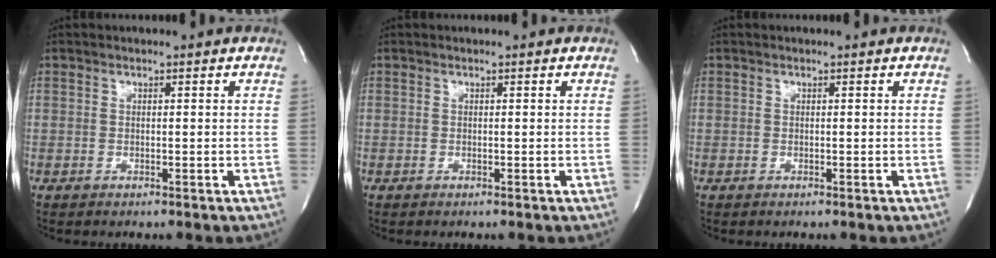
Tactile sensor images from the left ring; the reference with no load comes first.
{"total": 0.0}
{"total": 0.0}